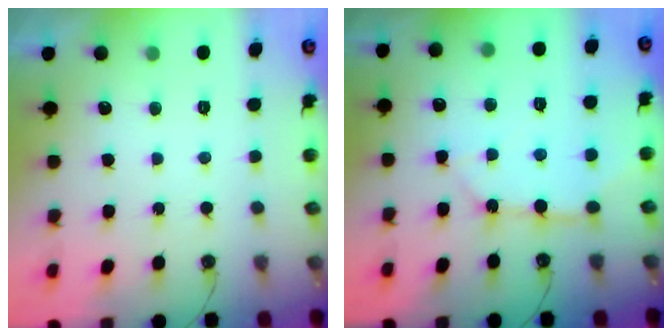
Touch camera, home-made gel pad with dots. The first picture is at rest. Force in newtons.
{"total": 10.1, "press": 10.0, "slide": 0.7}